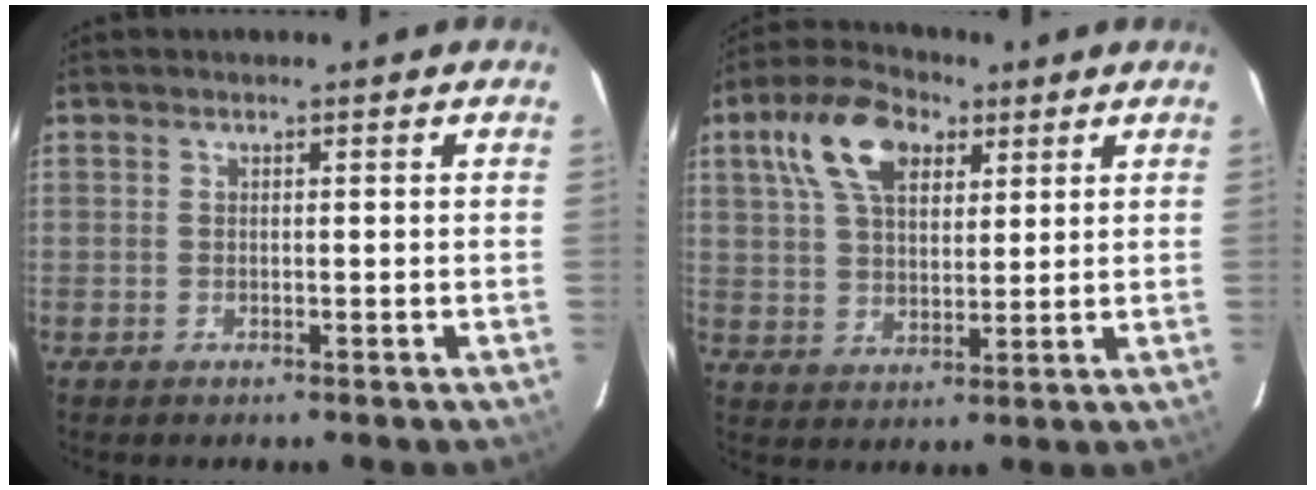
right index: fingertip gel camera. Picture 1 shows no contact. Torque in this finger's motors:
{"motor_torque": [0.34, 0.13, 0.60, 0.11]}